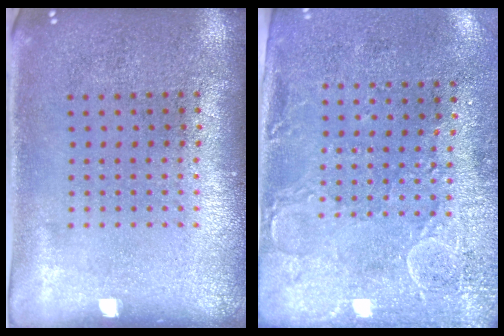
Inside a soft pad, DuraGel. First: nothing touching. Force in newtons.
{"total": 3.0, "press": 2.3, "slide": 1.9}